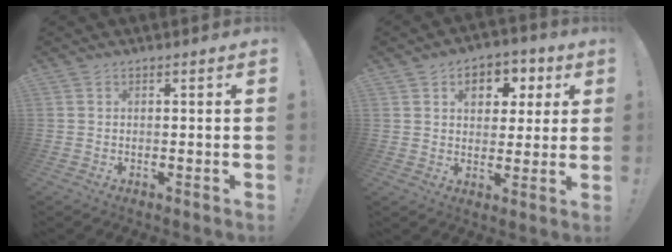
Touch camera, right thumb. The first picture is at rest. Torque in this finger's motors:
{"motor_torque": [0.10, 0.25, 0.57, 0.66, 0.00]}